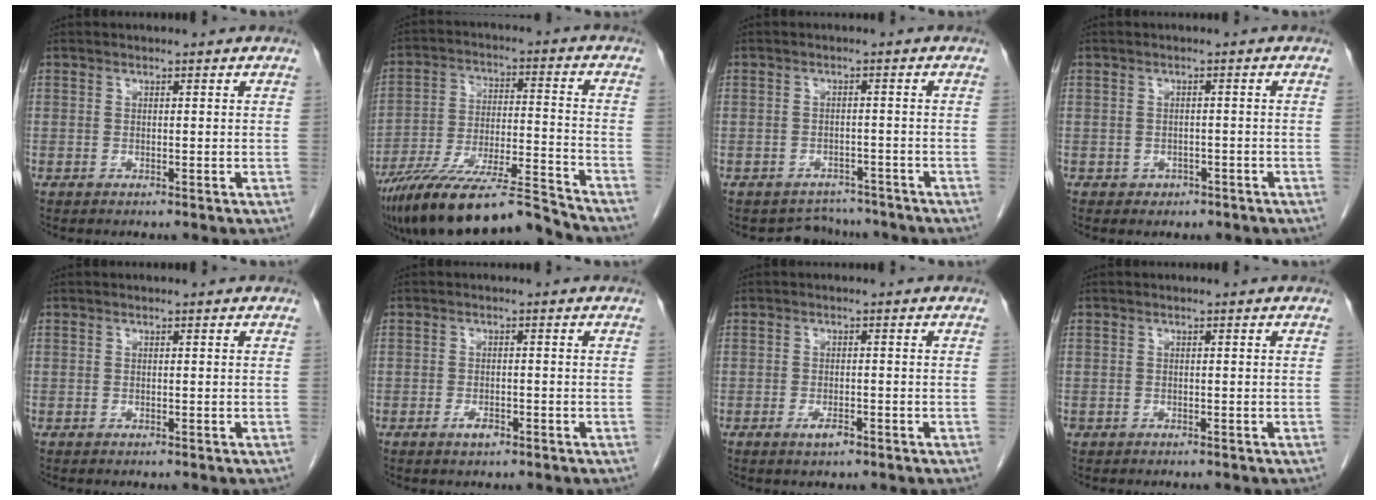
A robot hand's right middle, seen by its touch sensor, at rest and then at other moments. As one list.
[{"total": 16.9, "force": [-14.9, 0.2, 7.9], "torque": [-0.142, -0.001, -0.263]}, {"total": 4.4, "force": [-3.9, 1.7, -0.9], "torque": [0.010, 0.013, -0.053]}, {"total": 1.7, "force": [-1.0, 1.3, 0.3], "torque": [-0.014, 0.004, -0.007]}, {"total": 0.0}, {"total": 1.8, "force": [-1.1, 0.7, 1.3], "torque": [-0.028, -0.002, -0.016]}, {"total": 2.0, "force": [-1.2, 0.6, 1.5], "torque": [-0.031, -0.002, -0.017]}, {"total": 1.1, "force": [-0.8, 0.6, 0.2], "torque": [-0.011, 0.001, -0.012]}]